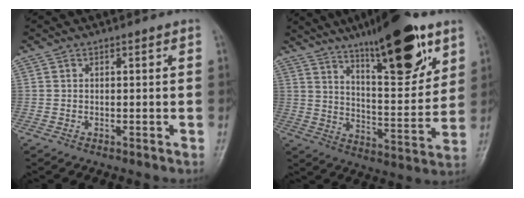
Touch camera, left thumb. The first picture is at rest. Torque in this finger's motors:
{"motor_torque": [0.58, 0.56, 1.65, -1.12, 0.21]}